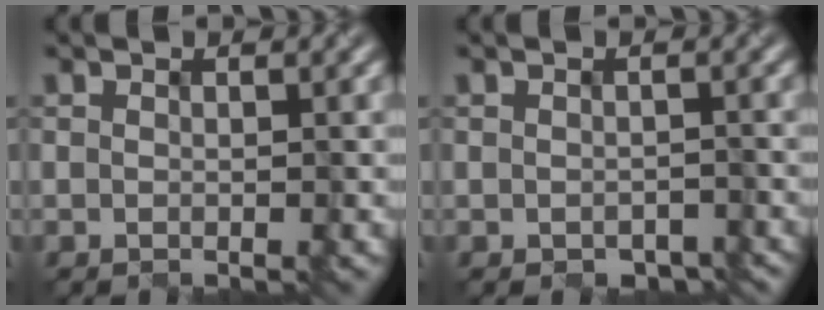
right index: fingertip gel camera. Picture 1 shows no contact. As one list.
[{"total": 1.5, "force": [-1.3, 0.6, 0.4], "torque": [-0.006, -0.005, -0.002]}]